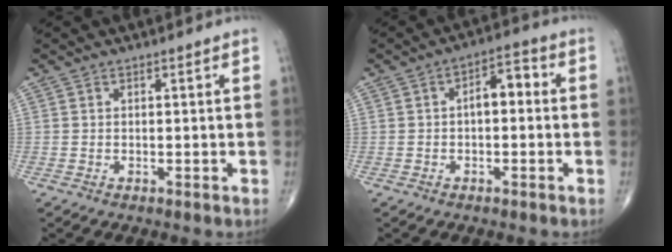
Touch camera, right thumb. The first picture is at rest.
{"total": 5.3, "force": [0.0, 2.8, 4.5], "torque": [-0.053, 0.024, -0.011]}